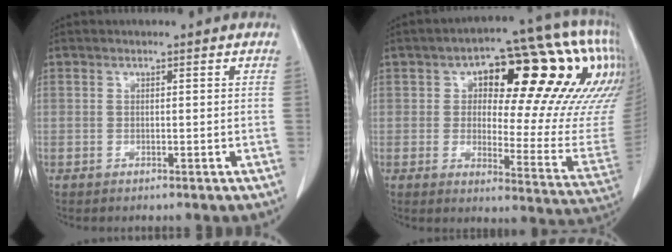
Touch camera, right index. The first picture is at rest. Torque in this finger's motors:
{"motor_torque": [1.22, 0.92, 0.50, 0.10]}